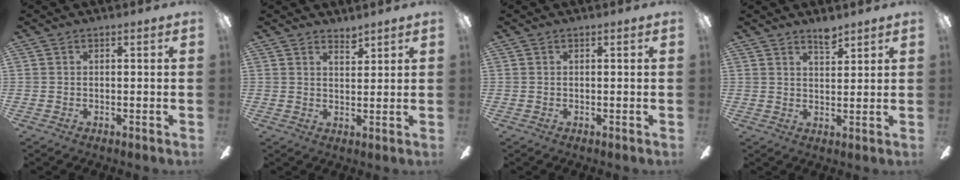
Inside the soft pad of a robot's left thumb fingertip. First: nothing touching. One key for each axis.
{"total": 3.0, "fx": 2.8, "fy": 0.7, "fz": 0.7, "tx": -0.001, "ty": -0.019, "tz": 0.049}
{"total": 0.0}
{"total": 4.1, "fx": 3.6, "fy": 1.1, "fz": 1.7, "tx": -0.015, "ty": -0.023, "tz": 0.060}